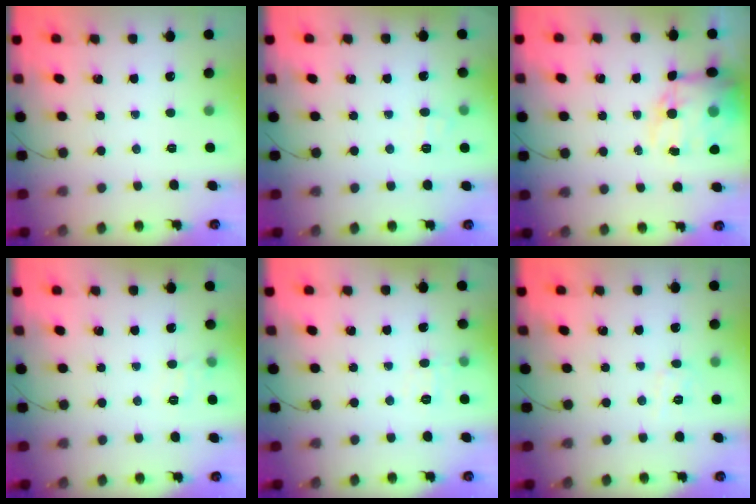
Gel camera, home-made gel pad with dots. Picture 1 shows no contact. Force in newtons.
{"total": 6.3, "press": 6.1, "slide": 1.6}
{"total": 13.4, "press": 13.0, "slide": 3.3}
{"total": 6.8, "press": 6.6, "slide": 1.6}
{"total": 5.3, "press": 5.0, "slide": 1.5}
{"total": 4.1, "press": 3.9, "slide": 1.3}